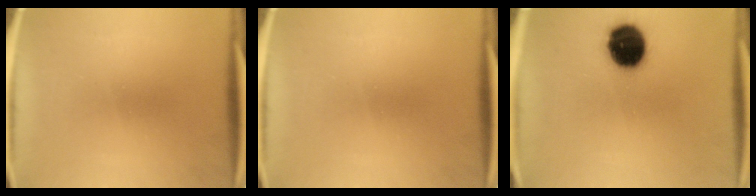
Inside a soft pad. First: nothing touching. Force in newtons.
{"total": 0.0}
{"total": 14.8}